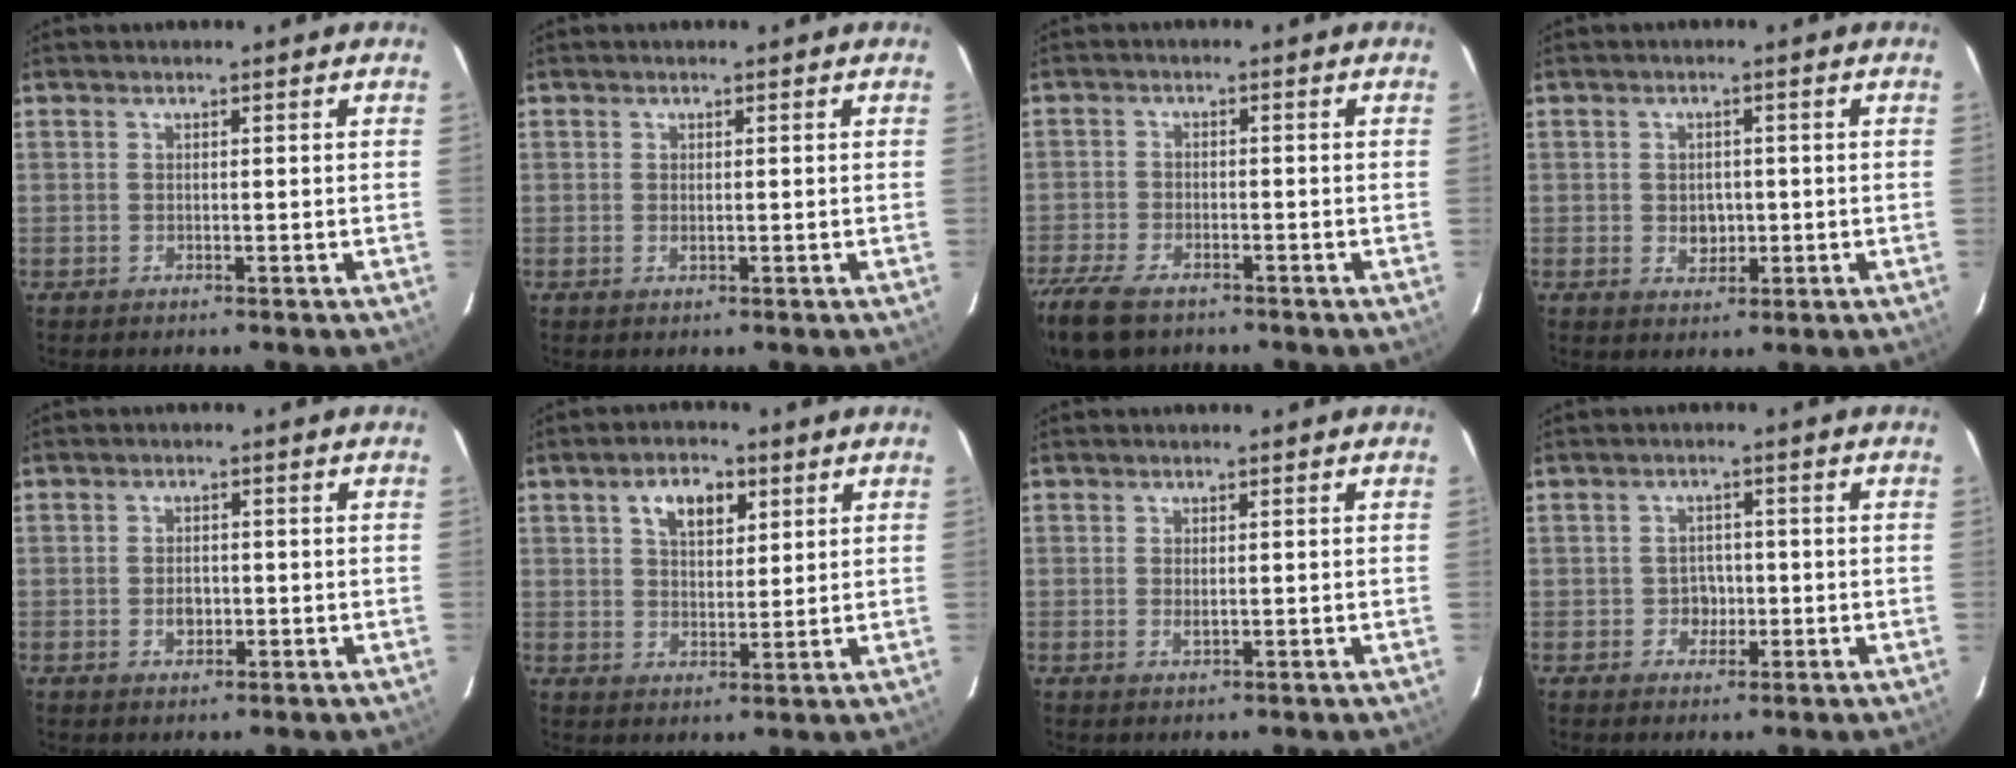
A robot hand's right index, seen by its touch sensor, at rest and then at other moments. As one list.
[{"total": 0.5, "force": [0.1, 0.2, 0.5], "torque": [-0.011, 0.000, 0.001]}, {"total": 11.2, "force": [-8.2, 4.6, 5.9], "torque": [-0.160, -0.036, -0.155]}, {"total": 3.3, "force": [-0.4, 2.8, 1.8], "torque": [-0.031, 0.002, -0.001]}, {"total": 2.6, "force": [-0.6, 1.8, 1.7], "torque": [-0.030, 0.002, -0.010]}, {"total": 6.6, "force": [3.1, 3.7, 4.6], "torque": [-0.074, 0.015, 0.055]}, {"total": 1.0, "force": [0.0, 0.5, 0.9], "torque": [-0.019, -0.001, 0.001]}, {"total": 2.8, "force": [-0.7, 2.6, 0.7], "torque": [-0.014, 0.009, -0.007]}]